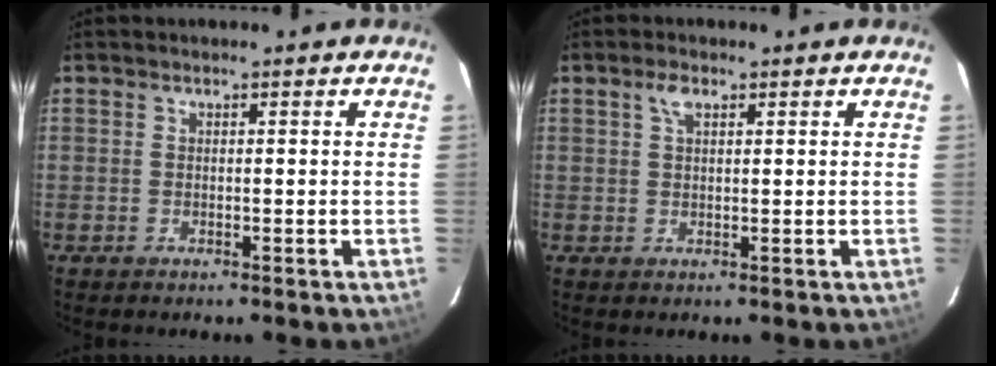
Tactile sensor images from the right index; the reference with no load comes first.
{"total": 2.1, "force": [1.1, 1.0, 1.5], "torque": [-0.031, 0.006, 0.020]}